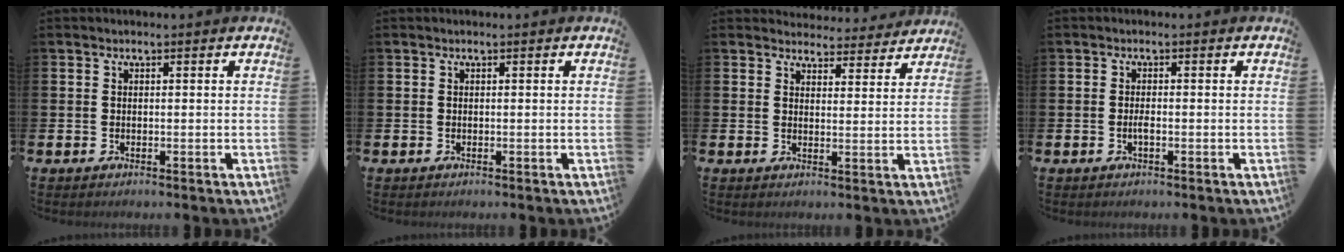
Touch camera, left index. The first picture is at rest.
{"total": 0.0}
{"total": 4.1, "force": [4.0, 0.9, -0.2], "torque": [0.000, -0.029, 0.071]}
{"total": 1.2, "force": [-0.4, 0.3, 1.0], "torque": [-0.015, -0.002, -0.009]}